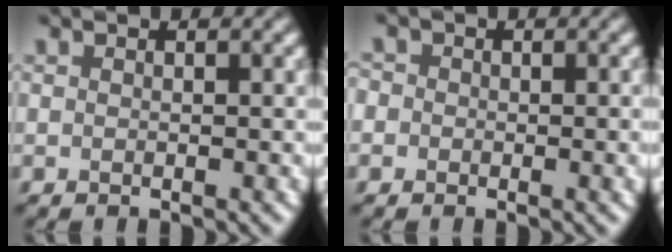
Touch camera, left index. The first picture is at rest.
{"total": 2.9, "force": [0.3, 2.5, 1.6], "torque": [-0.010, 0.014, -0.017]}